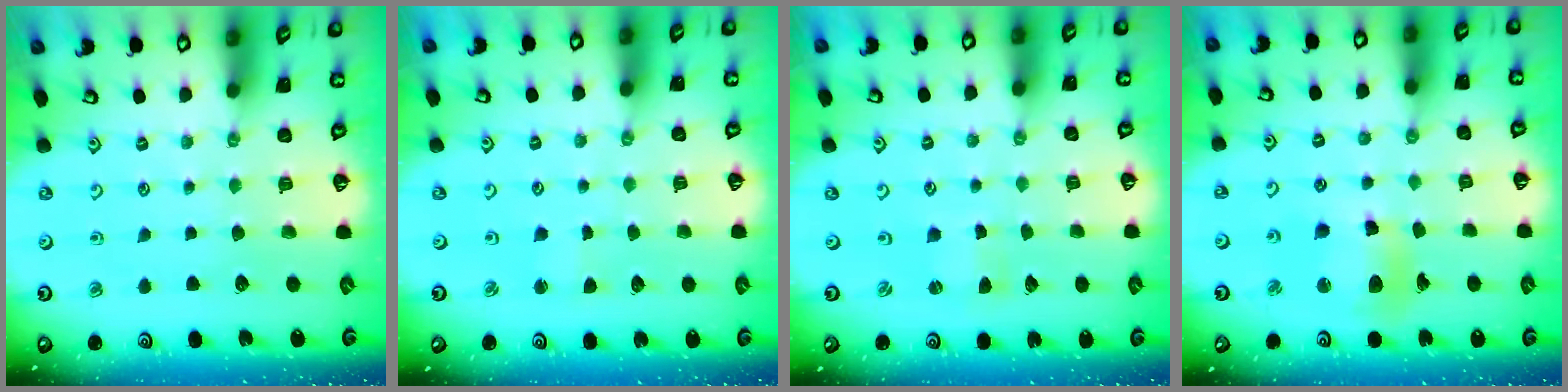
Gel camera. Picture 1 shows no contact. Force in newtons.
{"total": 1.3, "press": 1.3, "slide": 0.2}
{"total": 0.0}
{"total": 11.8, "press": 11.5, "slide": 2.5}